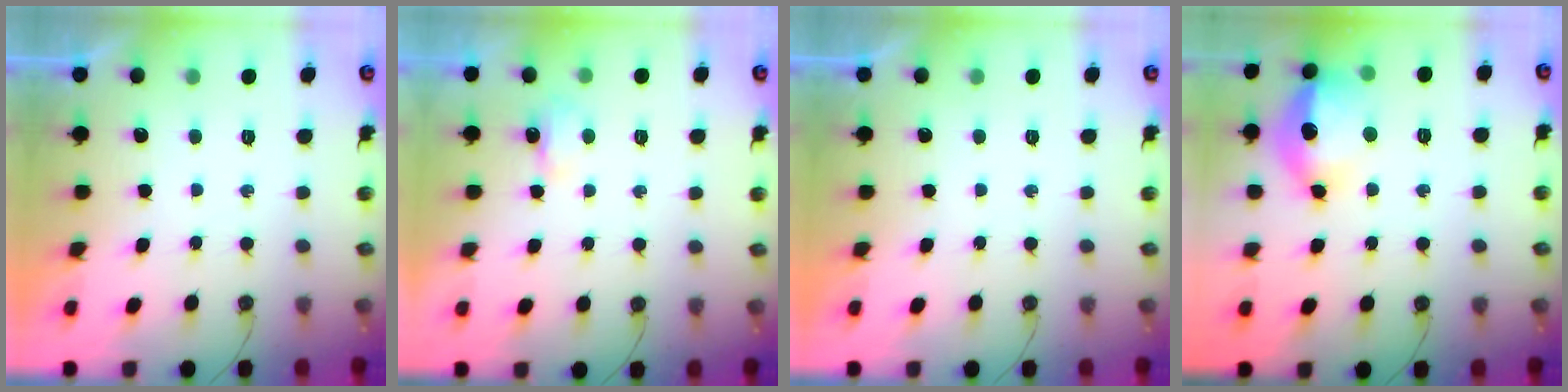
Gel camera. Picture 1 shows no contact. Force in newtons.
{"total": 3.6, "press": 3.5, "slide": 0.5}
{"total": 0.0}
{"total": 16.2, "press": 16.2, "slide": 1.4}